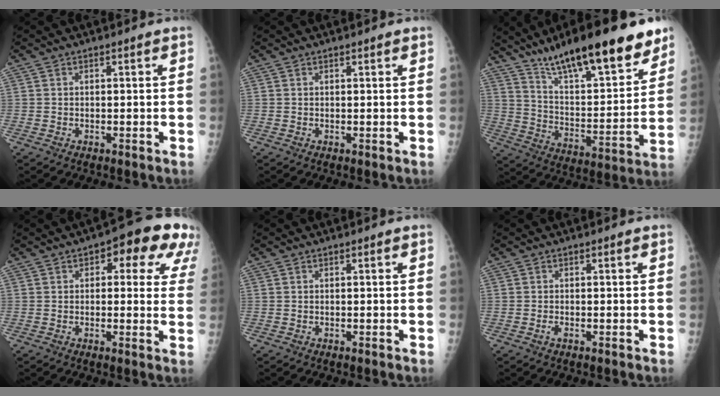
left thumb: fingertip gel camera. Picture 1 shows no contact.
{"total": 0.8, "force": [0.7, 0.1, 0.4], "torque": [-0.004, 0.001, 0.010]}
{"total": 25.0, "force": [17.8, 6.8, 16.3], "torque": [-0.222, -0.069, 0.289]}
{"total": 12.3, "force": [5.4, 6.0, 9.3], "torque": [-0.053, 0.003, 0.052]}
{"total": 0.0}
{"total": 0.7, "force": [-0.3, 0.3, 0.6], "torque": [-0.014, 0.002, -0.004]}